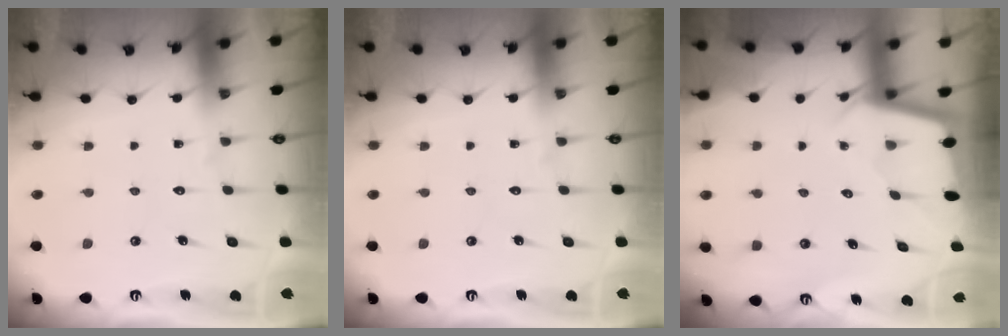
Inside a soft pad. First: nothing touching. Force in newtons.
{"total": 0.0}
{"total": 1.8, "press": 1.8, "slide": 0.1}